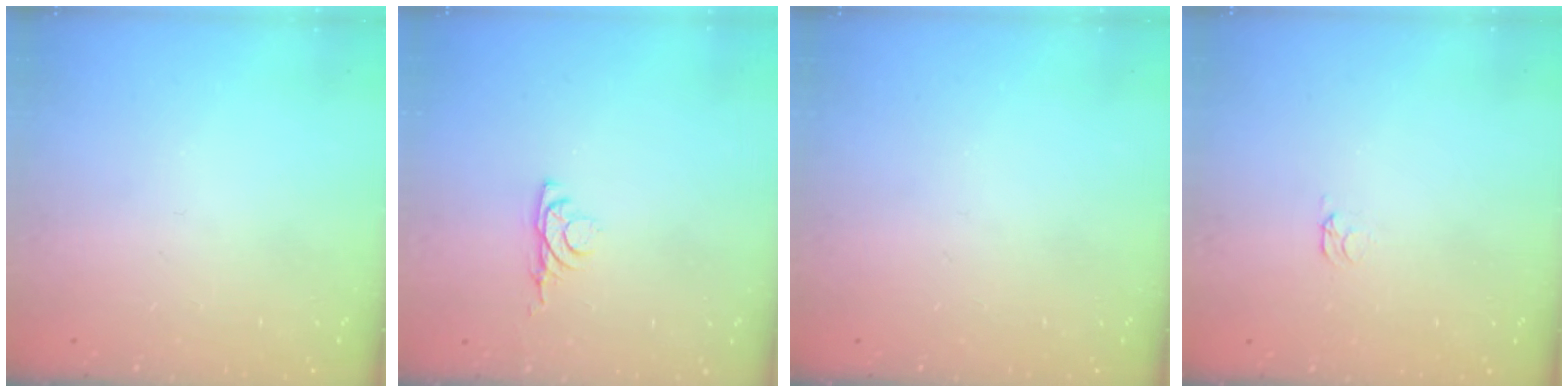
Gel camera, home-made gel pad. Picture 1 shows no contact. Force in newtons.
{"total": 3.4, "press": 3.3, "slide": 0.6}
{"total": 0.0}
{"total": 1.6, "press": 1.6, "slide": 0.4}